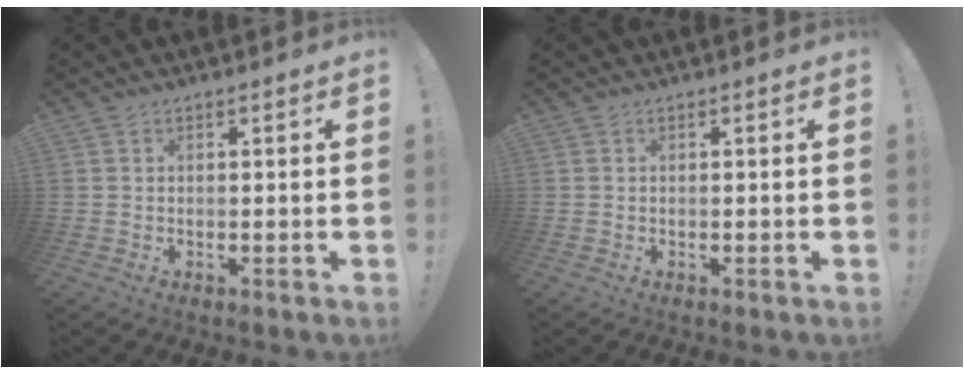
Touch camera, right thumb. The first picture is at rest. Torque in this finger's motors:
{"motor_torque": [0.00, 0.00, 0.00, 0.00, 0.00]}